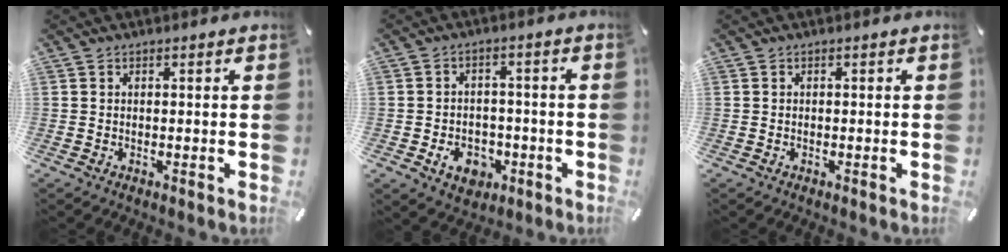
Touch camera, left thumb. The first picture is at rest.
{"total": 7.6, "force": [-2.8, 6.0, 3.7], "torque": [-0.063, 0.014, -0.050]}
{"total": 0.0}